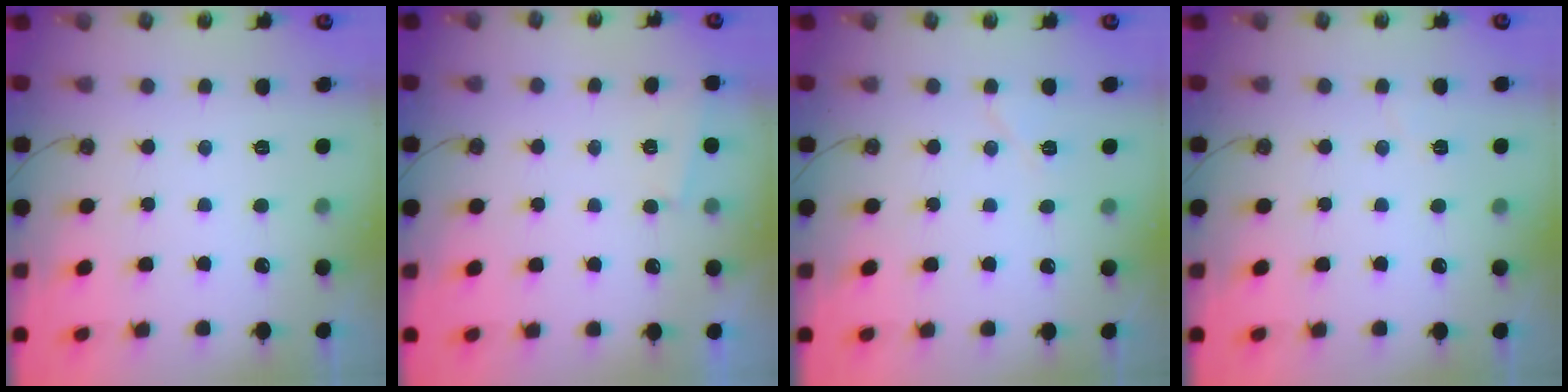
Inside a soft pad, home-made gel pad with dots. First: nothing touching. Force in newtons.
{"total": 1.6, "press": 1.0, "slide": 1.2}
{"total": 5.6, "press": 5.1, "slide": 2.5}
{"total": 4.7, "press": 3.8, "slide": 2.8}